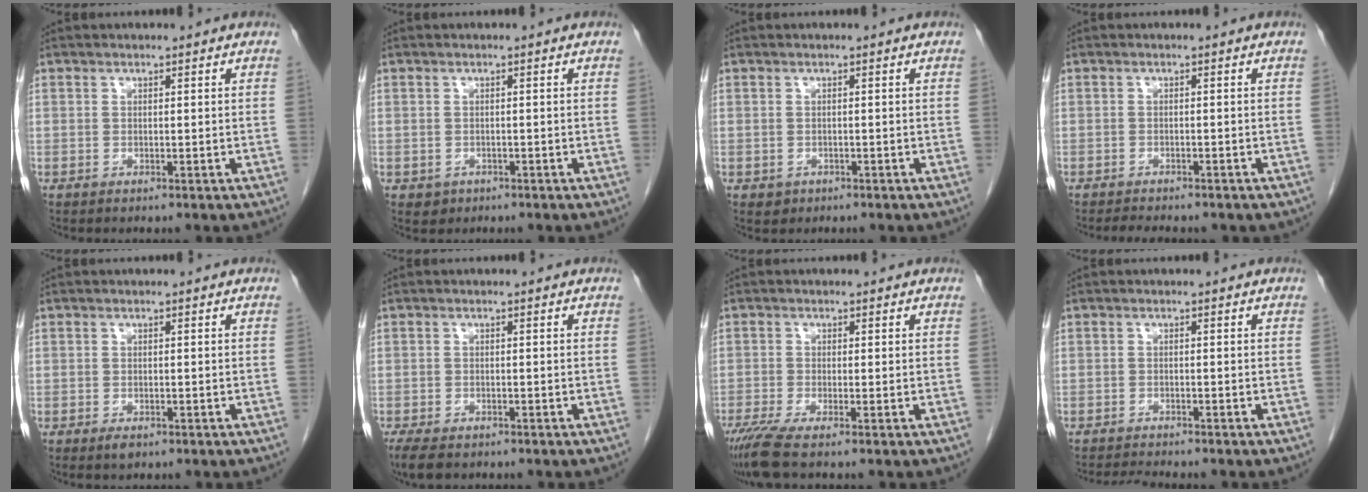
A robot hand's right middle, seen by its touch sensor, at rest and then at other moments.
{"total": 1.4, "force": [-0.7, 1.2, 0.2], "torque": [-0.006, 0.002, -0.004]}
{"total": 1.2, "force": [-0.6, 1.0, 0.2], "torque": [-0.006, 0.001, -0.003]}
{"total": 5.9, "force": [-4.9, 1.8, 2.7], "torque": [-0.043, -0.007, -0.054]}
{"total": 1.3, "force": [-0.8, 0.6, 0.8], "torque": [-0.014, -0.001, -0.009]}
{"total": 5.0, "force": [-3.8, 1.9, 2.5], "torque": [-0.048, -0.014, -0.059]}
{"total": 4.1, "force": [-2.8, 0.0, 3.0], "torque": [-0.061, -0.014, -0.057]}
{"total": 3.3, "force": [-3.2, -0.3, 0.8], "torque": [-0.017, -0.017, -0.050]}